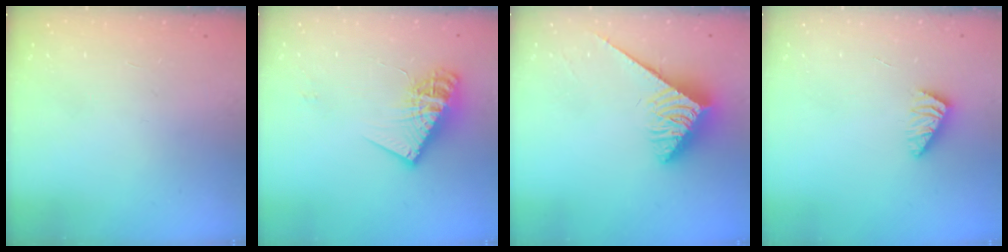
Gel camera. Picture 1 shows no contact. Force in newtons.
{"total": 15.2, "press": 15.2, "slide": 1.0}
{"total": 3.9, "press": 3.9, "slide": 0.7}
{"total": 2.2, "press": 2.2, "slide": 0.4}